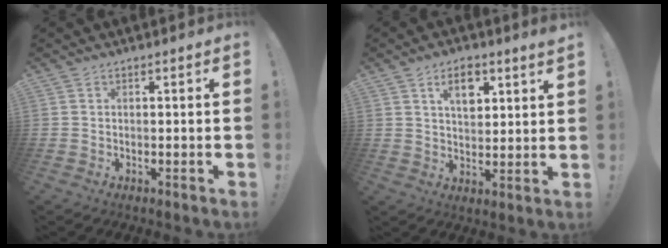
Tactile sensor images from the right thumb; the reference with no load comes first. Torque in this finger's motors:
{"motor_torque": [0.11, 0.12, 0.25, 0.25, 0.00]}